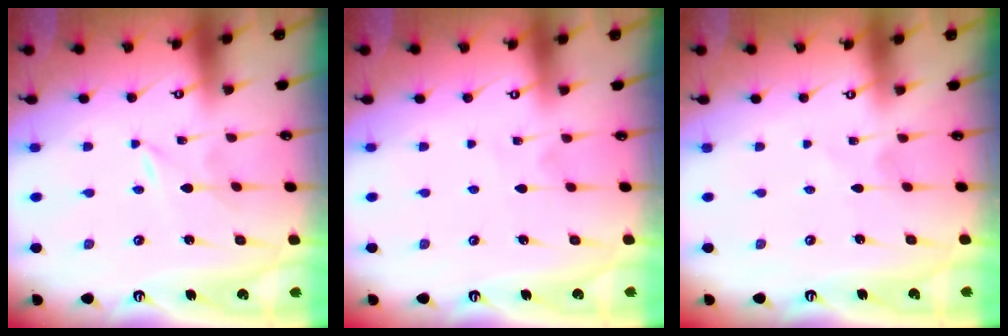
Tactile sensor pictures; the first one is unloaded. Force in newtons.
{"total": 2.9, "press": 2.9, "slide": 0.3}
{"total": 1.0, "press": 1.0, "slide": 0.1}